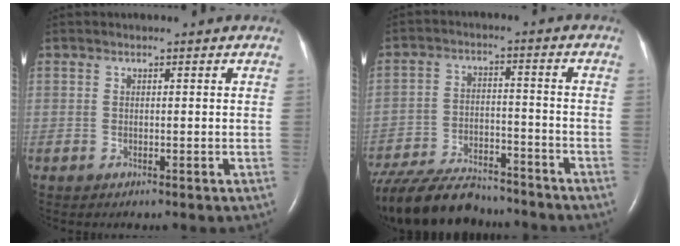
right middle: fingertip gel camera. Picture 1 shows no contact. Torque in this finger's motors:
{"motor_torque": [1.01, -1.13, 0.19, 0.05]}